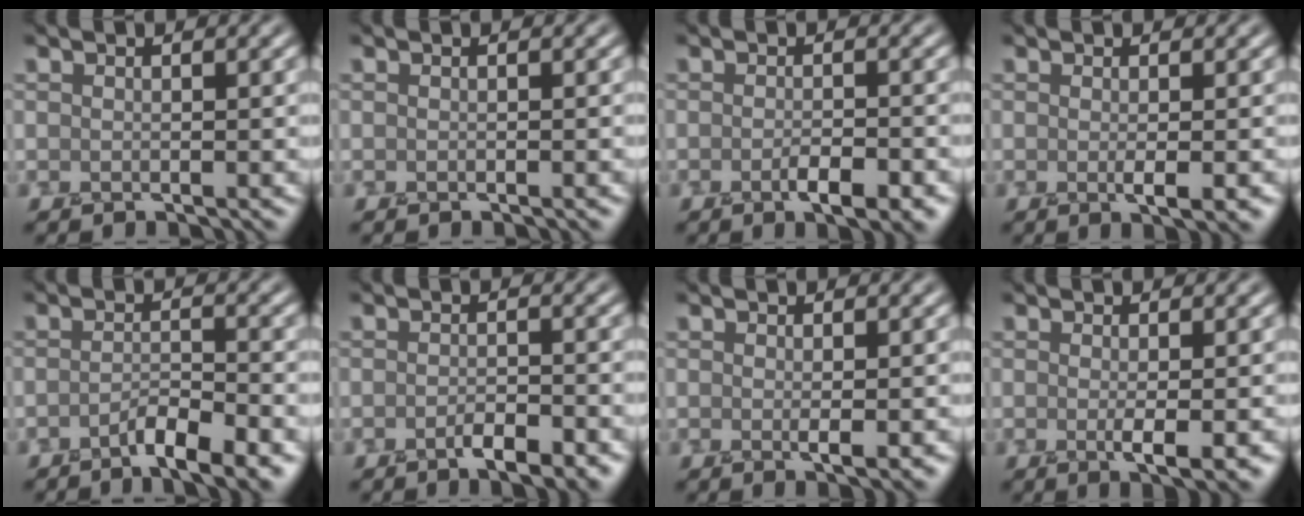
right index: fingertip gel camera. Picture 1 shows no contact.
{"total": 0.7, "force": [-0.3, 0.1, 0.6], "torque": [-0.004, 0.002, -0.005]}
{"total": 3.2, "force": [-1.5, 0.8, 2.7], "torque": [-0.045, -0.004, -0.023]}
{"total": 2.3, "force": [-0.3, 0.5, 2.2], "torque": [-0.026, -0.001, -0.005]}
{"total": 4.3, "force": [-2.6, 1.1, 3.3], "torque": [-0.054, 0.000, -0.045]}
{"total": 3.3, "force": [-1.8, 0.9, 2.5], "torque": [-0.044, -0.005, -0.028]}
{"total": 1.7, "force": [-0.1, 0.3, 1.7], "torque": [-0.023, -0.004, -0.003]}
{"total": 2.9, "force": [-0.4, 0.6, 2.8], "torque": [-0.040, -0.005, -0.006]}